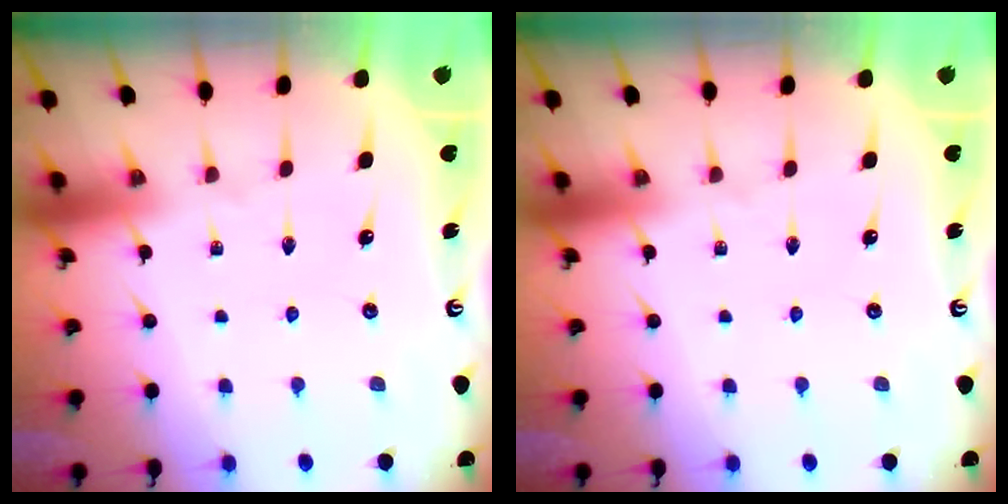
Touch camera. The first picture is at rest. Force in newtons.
{"total": 0.0}